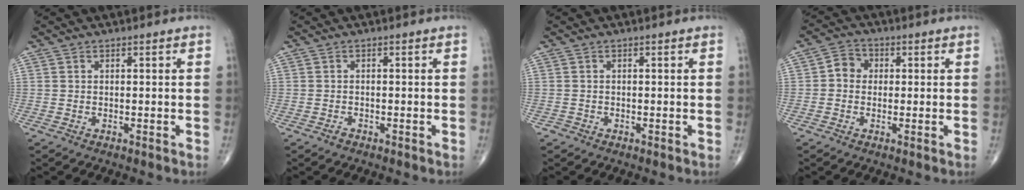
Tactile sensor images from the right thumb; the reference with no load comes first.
{"total": 0.9, "force": [-0.7, 0.5, 0.3], "torque": [-0.006, 0.002, -0.013]}
{"total": 0.7, "force": [-0.4, 0.6, 0.0], "torque": [0.000, 0.002, -0.012]}
{"total": 4.1, "force": [0.0, 3.6, 1.9], "torque": [-0.015, 0.012, -0.010]}